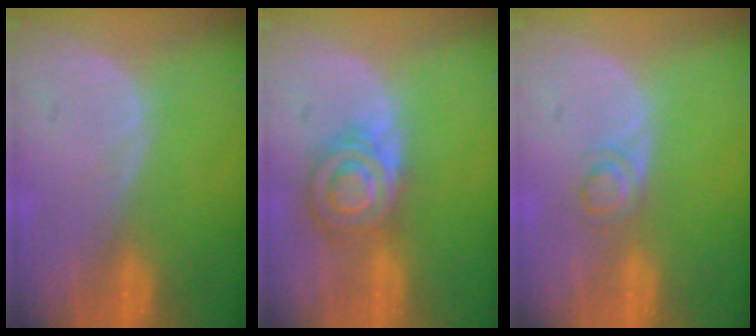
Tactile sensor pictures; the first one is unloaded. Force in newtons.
{"total": 6.7, "press": 6.7, "slide": 0.1}
{"total": 2.7, "press": 2.7, "slide": 0.2}